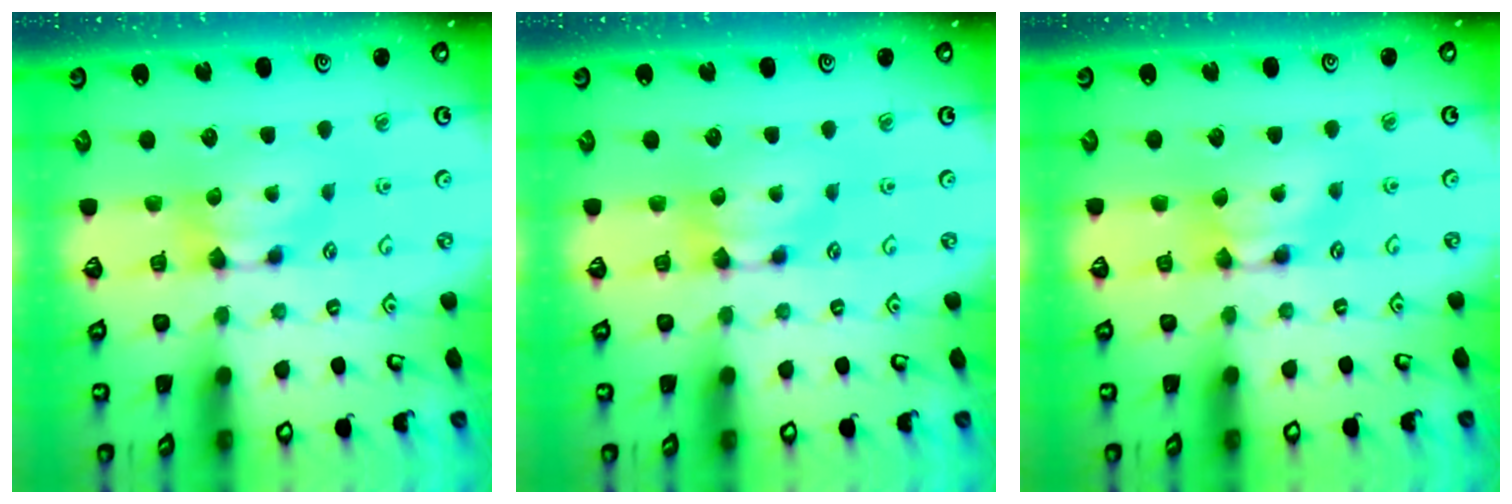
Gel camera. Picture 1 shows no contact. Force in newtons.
{"total": 0.0}
{"total": 1.4, "press": 1.4, "slide": 0.1}